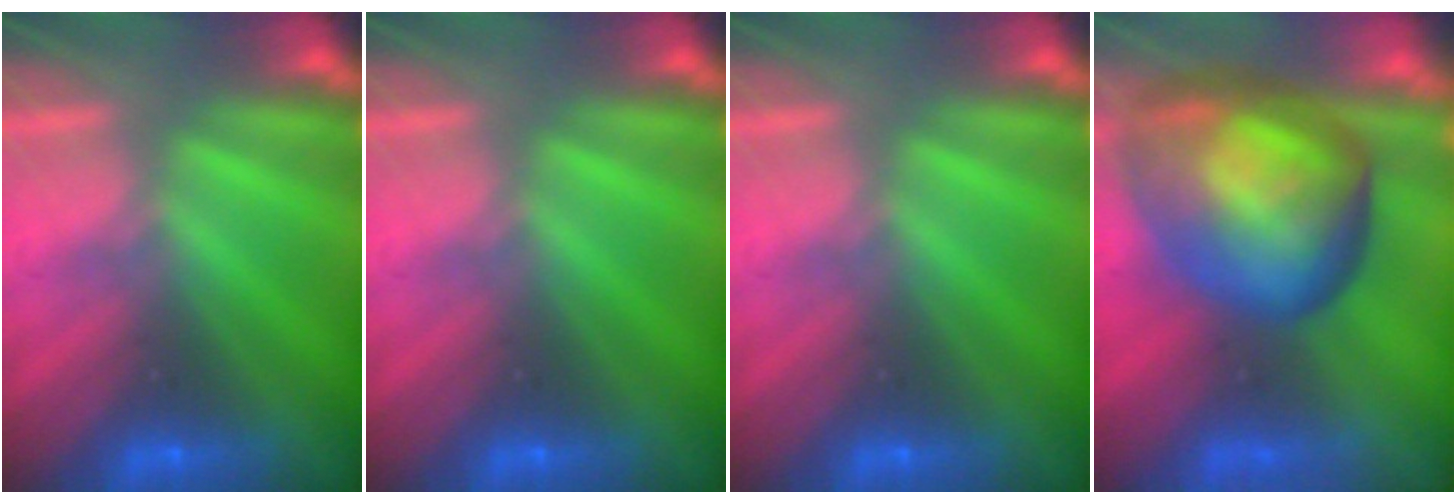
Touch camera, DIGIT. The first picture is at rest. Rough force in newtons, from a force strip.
{"total": 0.0}
{"total": 0.0}
{"total": 8.7}